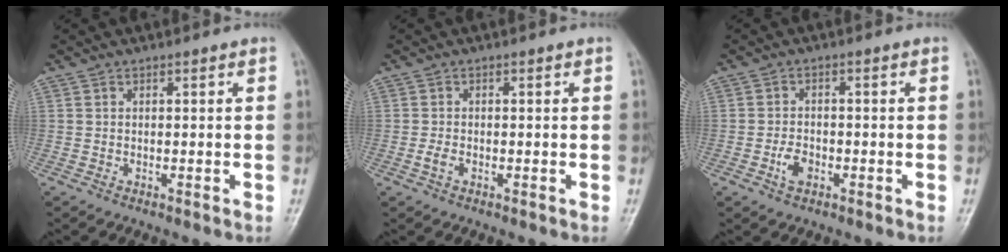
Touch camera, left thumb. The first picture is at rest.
{"total": 1.5, "force": [-0.5, 0.9, 1.1], "torque": [-0.026, -0.001, -0.014]}
{"total": 3.3, "force": [-1.4, 2.2, 2.1], "torque": [-0.034, 0.008, -0.026]}